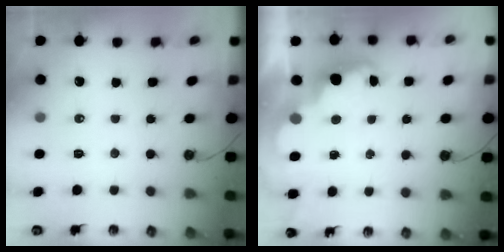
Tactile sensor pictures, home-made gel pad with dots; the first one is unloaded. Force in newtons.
{"total": 2.4, "press": 2.3, "slide": 0.5}